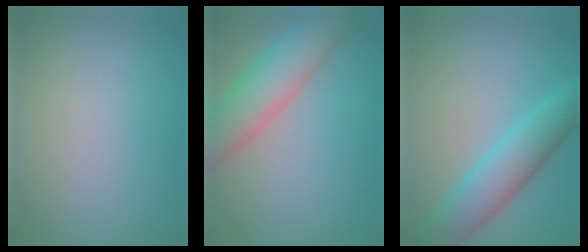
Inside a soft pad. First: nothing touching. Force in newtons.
{"total": 7.3, "press": 7.3, "slide": 0.4}
{"total": 5.8, "press": 5.8, "slide": 0.3}